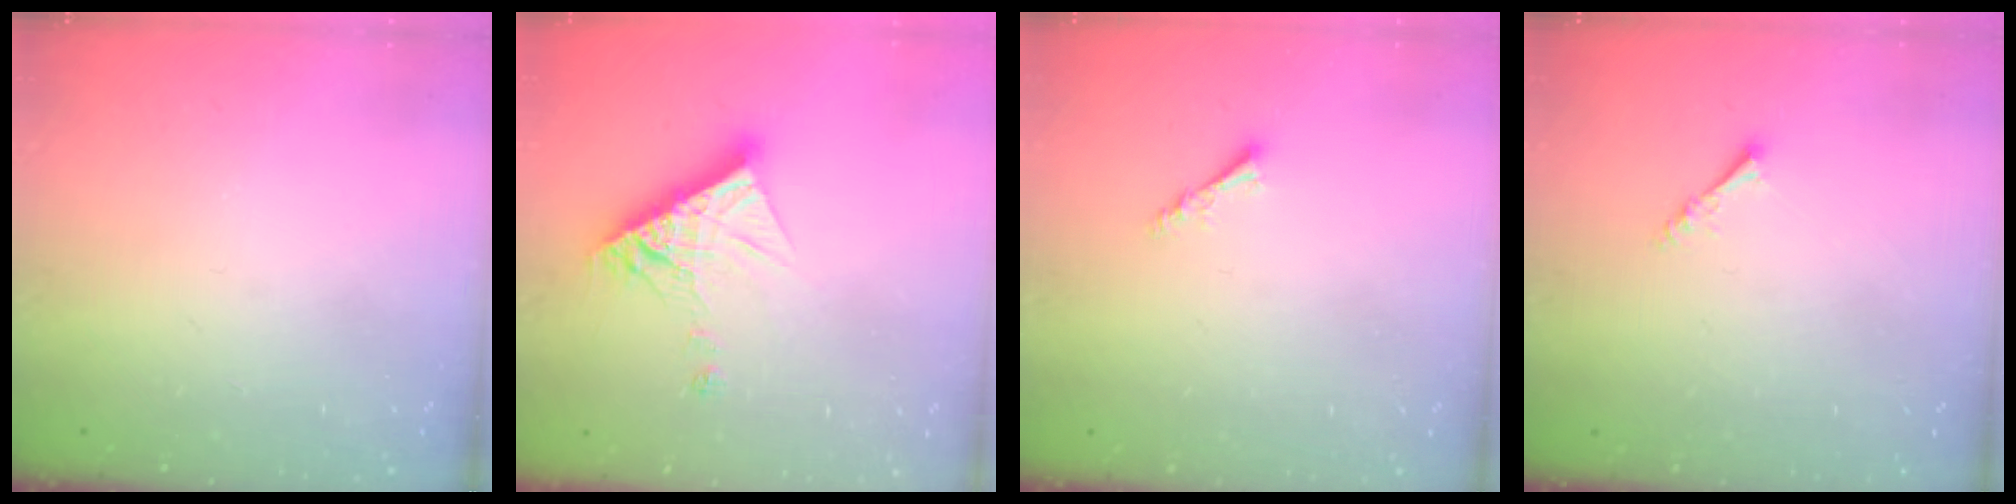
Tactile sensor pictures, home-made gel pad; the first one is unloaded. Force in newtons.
{"total": 12.4, "press": 12.3, "slide": 1.0}
{"total": 3.0, "press": 2.9, "slide": 0.6}
{"total": 1.8, "press": 1.8, "slide": 0.1}